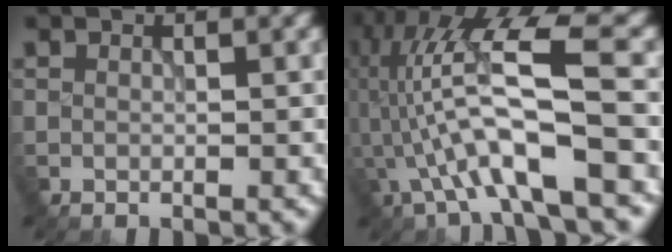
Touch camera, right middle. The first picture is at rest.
{"total": 9.8, "force": [-1.9, 2.0, 9.4], "torque": [-0.188, 0.021, -0.037]}